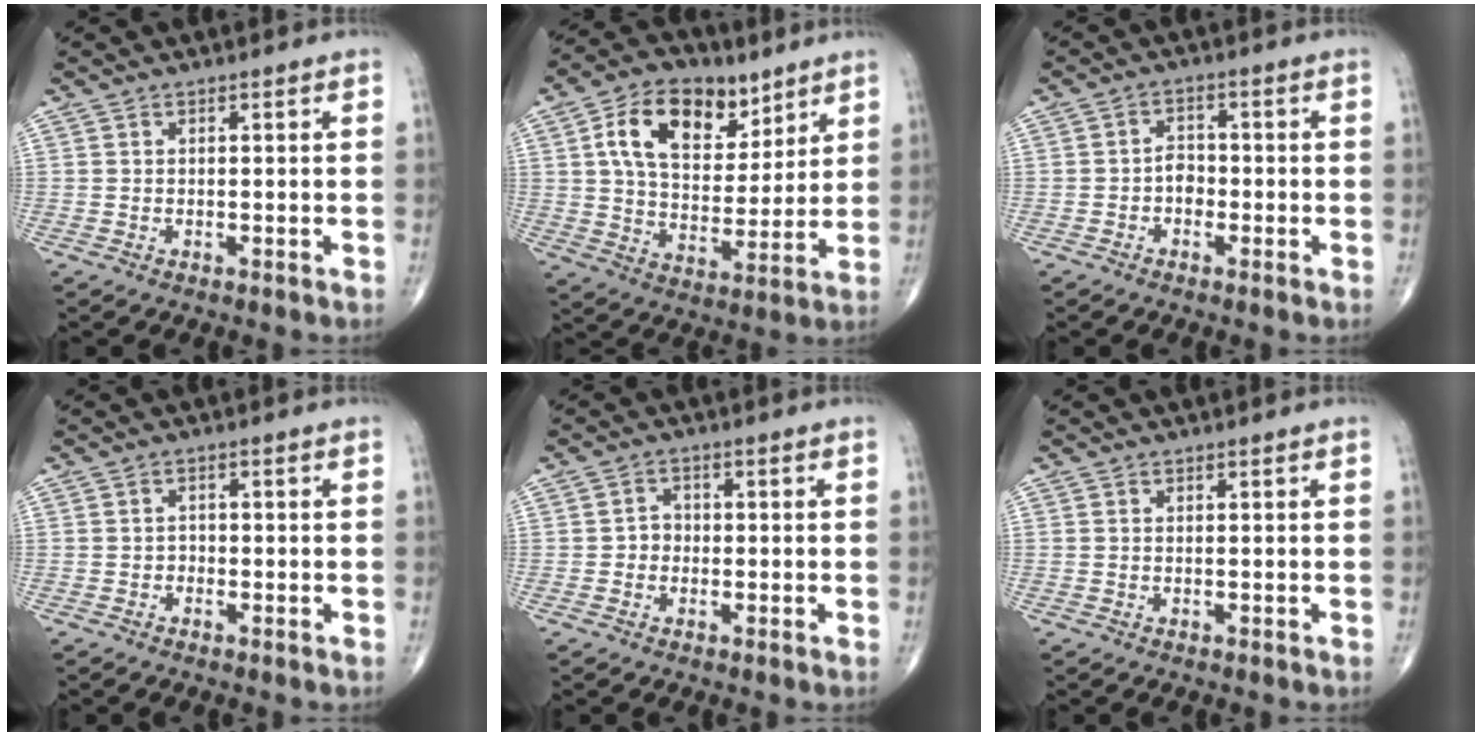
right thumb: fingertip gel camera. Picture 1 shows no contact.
{"total": 16.5, "force": [7.5, 10.3, 10.5], "torque": [-0.143, -0.023, 0.136]}
{"total": 3.1, "force": [-1.0, 2.3, 1.8], "torque": [-0.013, 0.013, -0.027]}
{"total": 1.2, "force": [-0.6, 1.0, 0.2], "torque": [0.007, 0.006, -0.014]}
{"total": 2.4, "force": [-0.5, 2.2, 0.9], "torque": [0.001, 0.009, -0.014]}
{"total": 0.0}